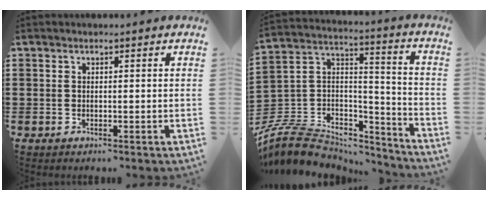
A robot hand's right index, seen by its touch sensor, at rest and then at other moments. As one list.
[{"total": 8.4, "force": [-6.6, 4.5, 2.5], "torque": [-0.076, -0.001, -0.131]}]